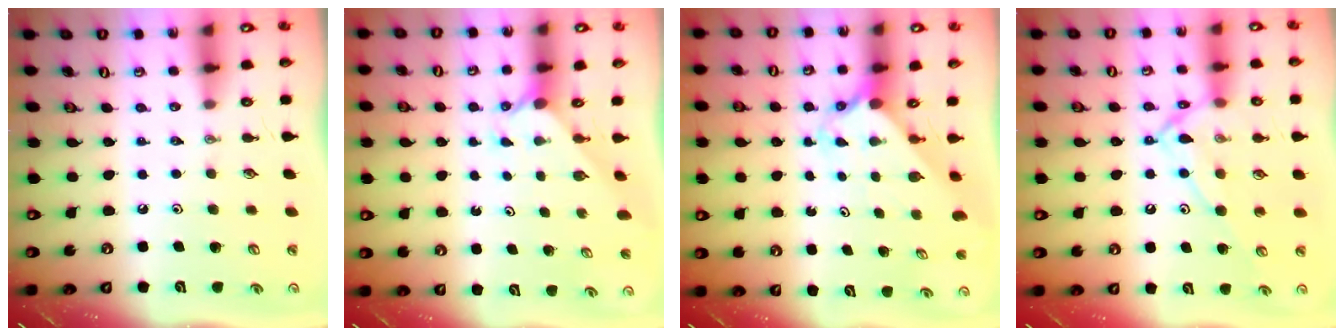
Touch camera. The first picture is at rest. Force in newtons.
{"total": 2.1, "press": 2.0, "slide": 0.3}
{"total": 2.2, "press": 2.2, "slide": 0.2}
{"total": 12.0, "press": 11.9, "slide": 0.8}